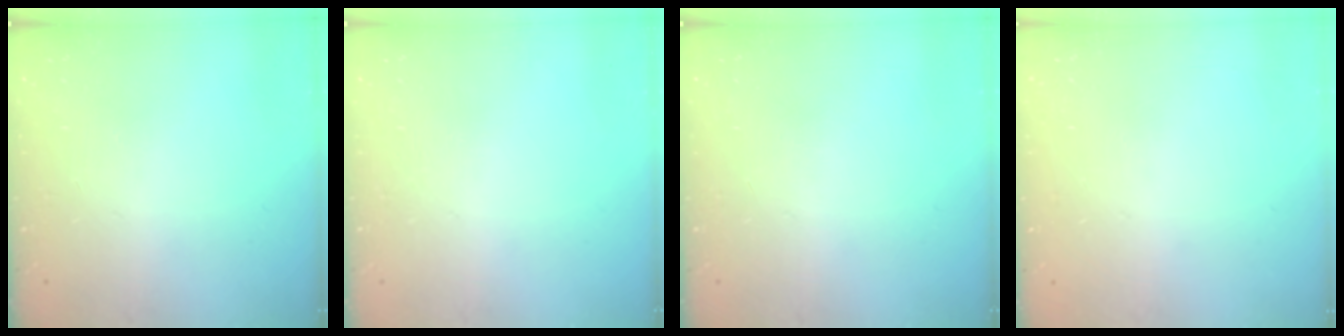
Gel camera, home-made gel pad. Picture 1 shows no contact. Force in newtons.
{"total": 0.0}
{"total": 0.0}
{"total": 0.0}